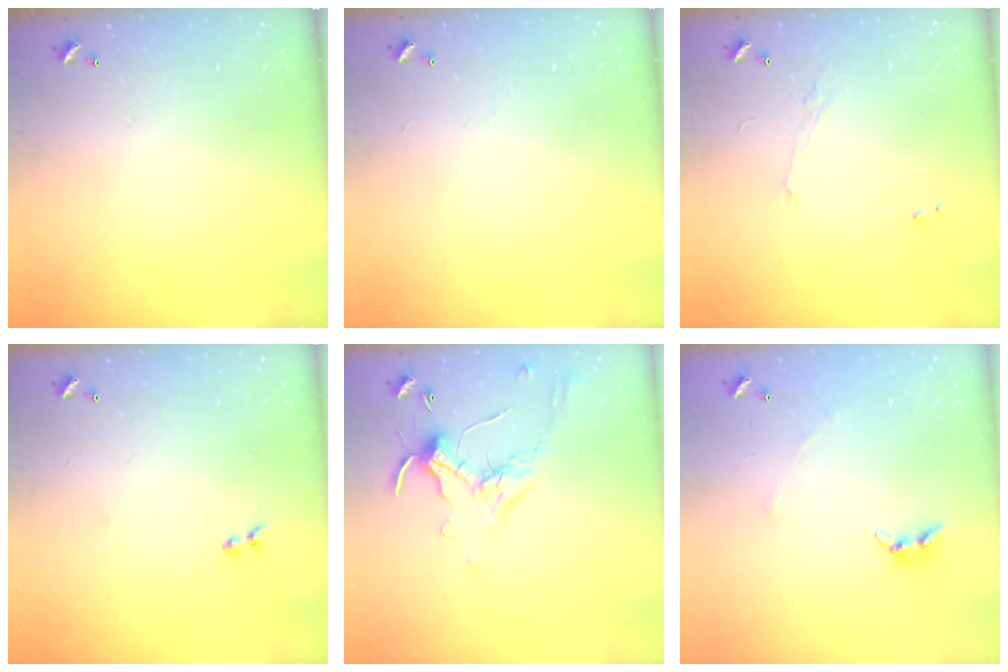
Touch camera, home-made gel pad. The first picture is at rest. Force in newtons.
{"total": 0.6, "press": 0.2, "slide": 0.6}
{"total": 0.7, "press": 0.0, "slide": 0.7}
{"total": 1.9, "press": 1.7, "slide": 0.9}
{"total": 0.7, "press": 0.6, "slide": 0.4}
{"total": 3.6, "press": 3.6, "slide": 0.6}